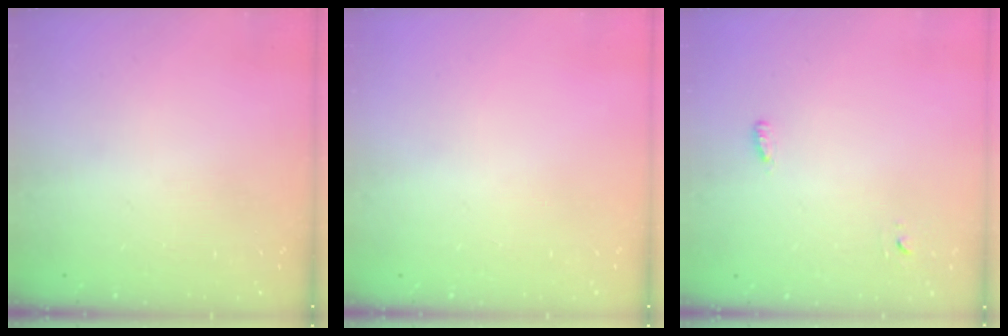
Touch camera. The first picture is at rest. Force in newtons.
{"total": 0.0}
{"total": 2.8, "press": 2.7, "slide": 0.6}